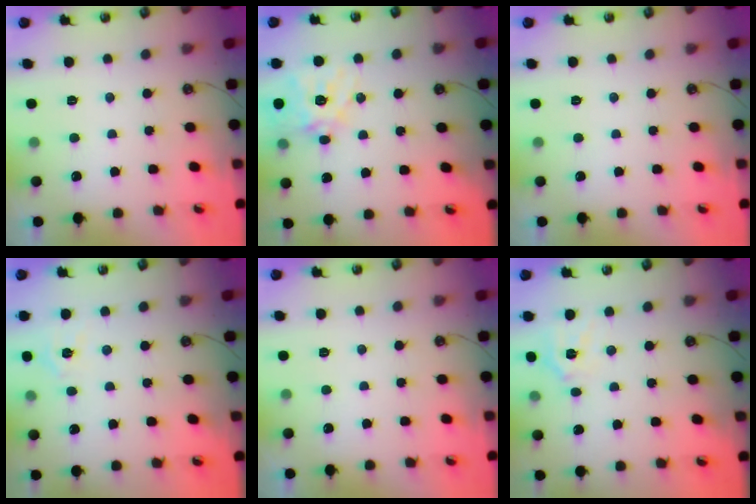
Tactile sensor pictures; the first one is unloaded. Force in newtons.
{"total": 16.2, "press": 16.0, "slide": 2.4}
{"total": 0.0}
{"total": 4.7, "press": 4.7, "slide": 0.6}
{"total": 0.0}
{"total": 10.1, "press": 10.0, "slide": 1.2}